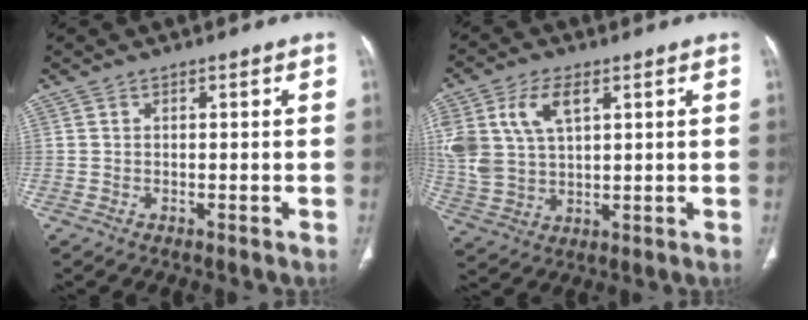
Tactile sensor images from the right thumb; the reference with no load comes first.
{"total": 12.6, "force": [4.6, 7.2, 9.2], "torque": [-0.198, -0.002, 0.101]}